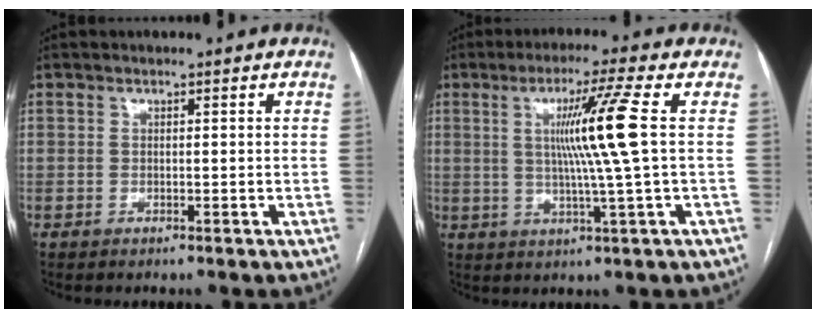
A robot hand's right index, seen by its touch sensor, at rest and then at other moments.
{"total": 9.6, "force": [1.5, -2.3, 9.2], "torque": [-0.161, -0.001, 0.035]}